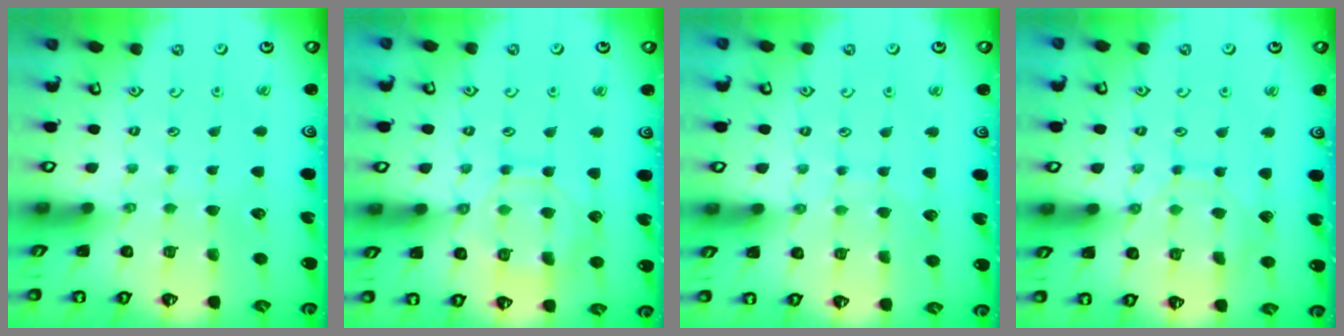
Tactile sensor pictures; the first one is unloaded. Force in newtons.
{"total": 11.2, "press": 11.1, "slide": 1.0}
{"total": 5.1, "press": 5.1, "slide": 0.6}
{"total": 8.6, "press": 8.5, "slide": 0.8}